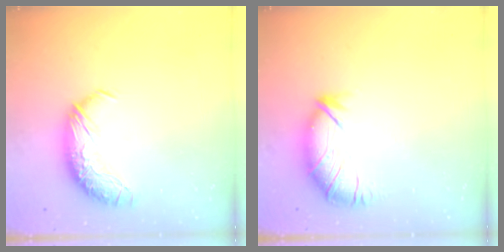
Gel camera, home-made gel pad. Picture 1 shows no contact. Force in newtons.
{"total": 2.7, "press": 2.0, "slide": 1.8}